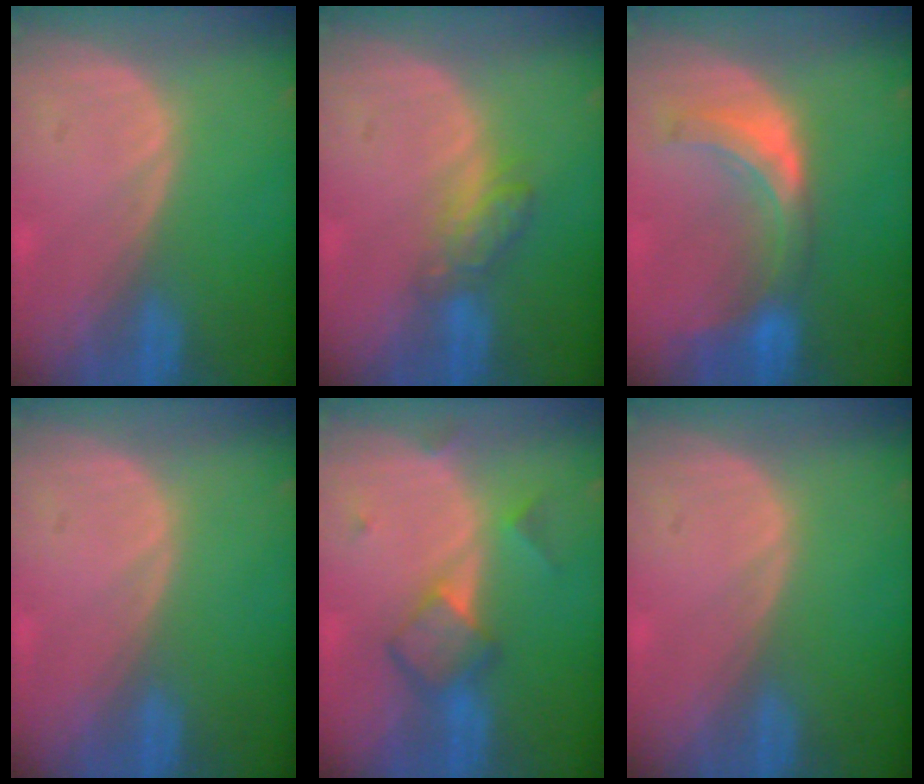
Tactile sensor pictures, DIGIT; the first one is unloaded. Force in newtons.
{"total": 4.2, "press": 4.1, "slide": 0.7}
{"total": 7.6, "press": 6.8, "slide": 3.3}
{"total": 0.0}
{"total": 5.3, "press": 5.3, "slide": 0.8}
{"total": 0.0}